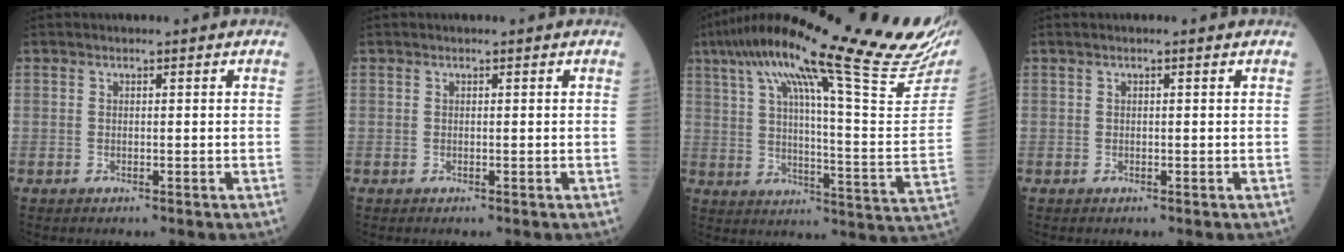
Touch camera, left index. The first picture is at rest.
{"total": 0.0}
{"total": 33.7, "force": [26.3, 2.0, 21.0], "torque": [-0.271, -0.025, 0.347]}
{"total": 0.7, "force": [0.4, -0.1, 0.6], "torque": [-0.017, 0.012, 0.008]}